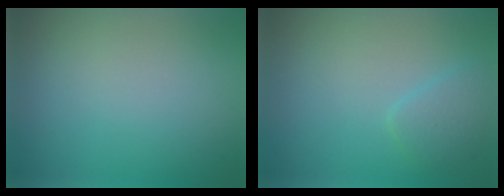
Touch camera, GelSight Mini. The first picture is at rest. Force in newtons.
{"total": 1.8, "press": 1.8, "slide": 0.1}